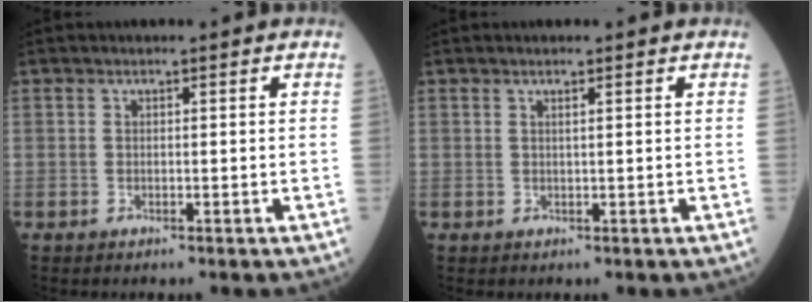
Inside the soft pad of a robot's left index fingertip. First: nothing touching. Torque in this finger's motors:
{"motor_torque": [-0.04, 0.13, -0.11, -0.02]}